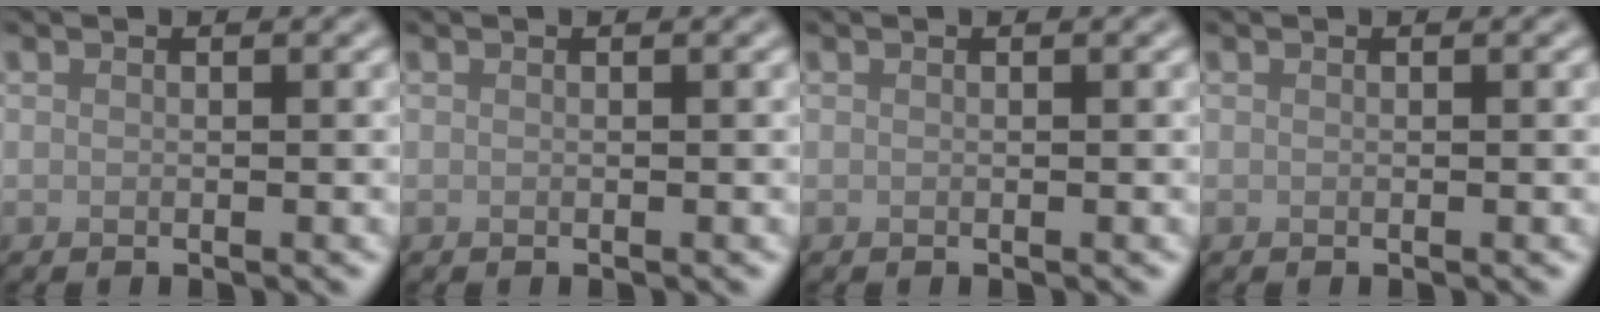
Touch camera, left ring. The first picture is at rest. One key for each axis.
{"total": 0.0}
{"total": 0.0}
{"total": 0.0}